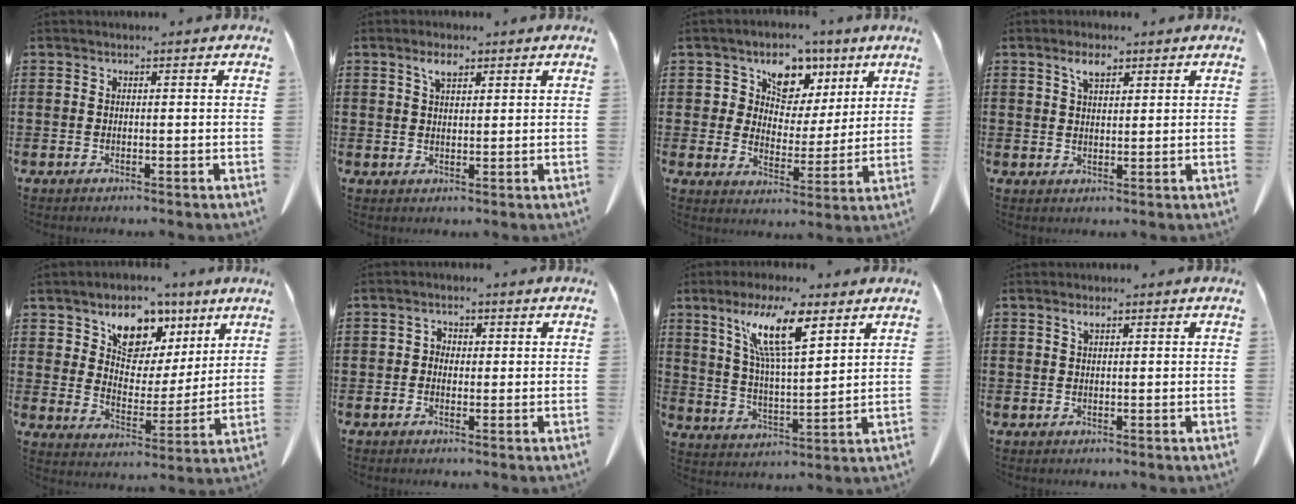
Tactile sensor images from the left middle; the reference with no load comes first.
{"total": 2.9, "force": [1.9, 1.1, 1.9], "torque": [-0.043, 0.002, 0.036]}
{"total": 7.1, "force": [4.4, 5.1, 2.1], "torque": [-0.068, -0.016, 0.075]}
{"total": 3.3, "force": [2.3, 1.3, 2.1], "torque": [-0.039, 0.000, 0.040]}
{"total": 8.8, "force": [5.9, 5.7, 3.3], "torque": [-0.080, -0.028, 0.104]}
{"total": 1.4, "force": [-0.1, 1.1, 0.8], "torque": [-0.019, 0.006, -0.002]}
{"total": 11.7, "force": [7.3, 2.4, 8.8], "torque": [-0.188, -0.014, 0.128]}
{"total": 1.2, "force": [0.7, 0.3, 0.9], "torque": [-0.020, 0.000, 0.013]}